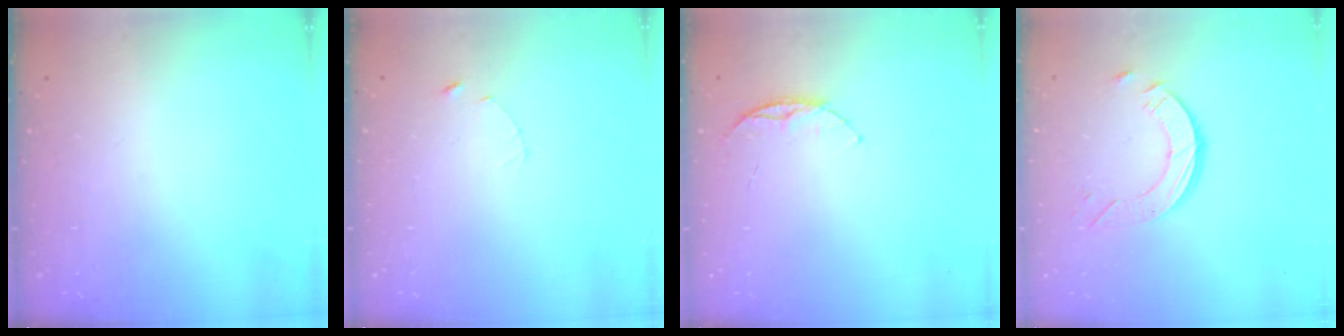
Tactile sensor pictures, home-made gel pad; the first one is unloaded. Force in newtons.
{"total": 1.0, "press": 1.0, "slide": 0.2}
{"total": 6.0, "press": 5.9, "slide": 0.6}
{"total": 6.9, "press": 6.9, "slide": 0.6}